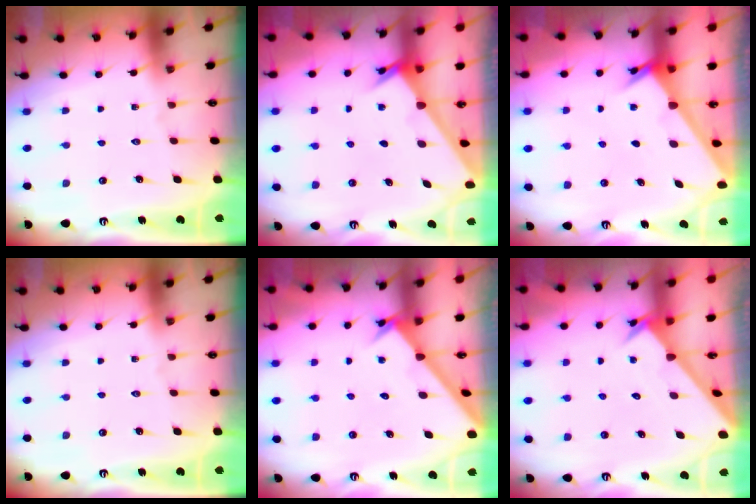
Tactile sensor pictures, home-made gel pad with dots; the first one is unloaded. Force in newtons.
{"total": 2.4, "press": 2.3, "slide": 0.2}
{"total": 2.2, "press": 2.2, "slide": 0.2}
{"total": 0.0}
{"total": 3.3, "press": 3.3, "slide": 0.4}
{"total": 2.5, "press": 2.5, "slide": 0.2}